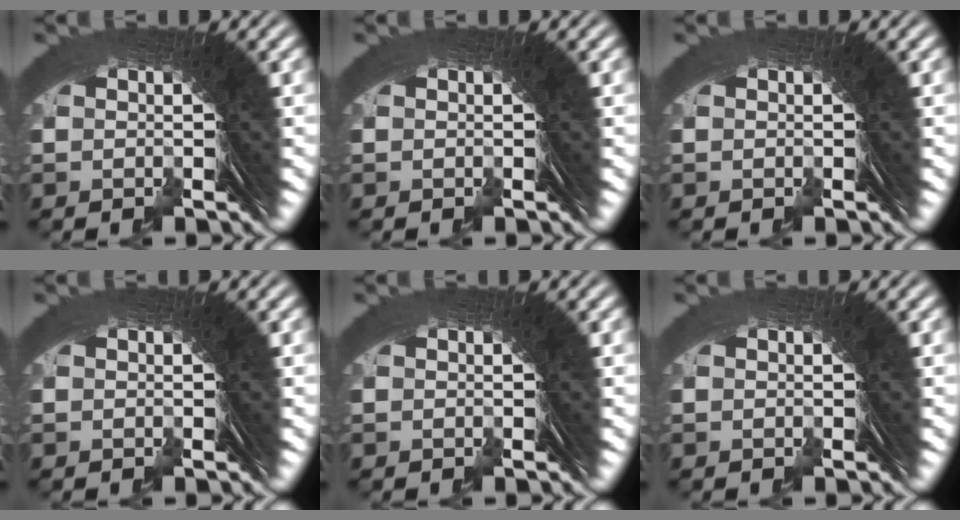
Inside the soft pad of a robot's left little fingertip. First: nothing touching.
{"total": 0.0}
{"total": 0.0}
{"total": 0.0}
{"total": 0.0}
{"total": 0.6, "force": [-0.2, -0.4, -0.4], "torque": [0.009, 0.003, -0.004]}